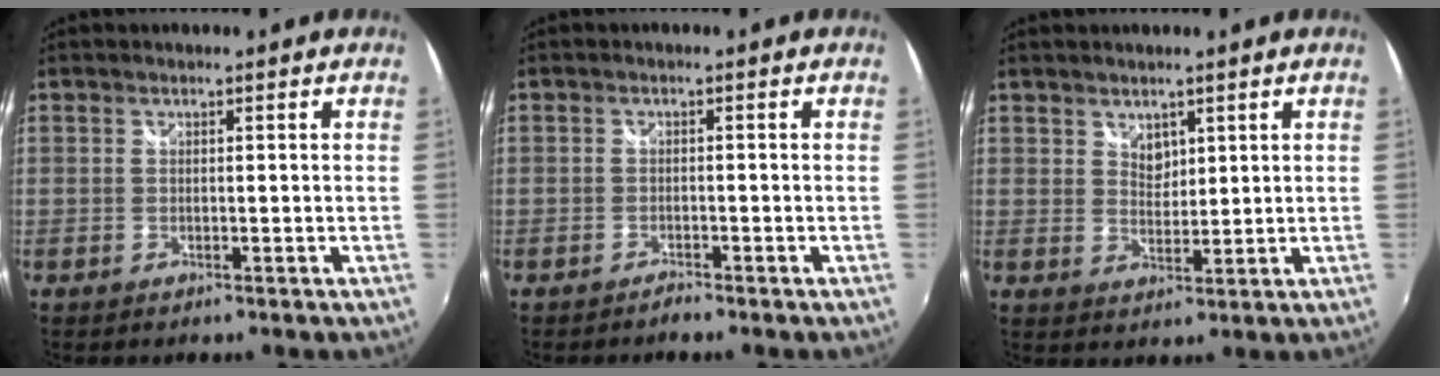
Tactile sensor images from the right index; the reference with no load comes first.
{"total": 1.3, "force": [-1.3, 0.1, 0.1], "torque": [-0.003, -0.006, -0.023]}
{"total": 3.0, "force": [2.0, 1.9, 1.1], "torque": [-0.011, -0.001, 0.036]}